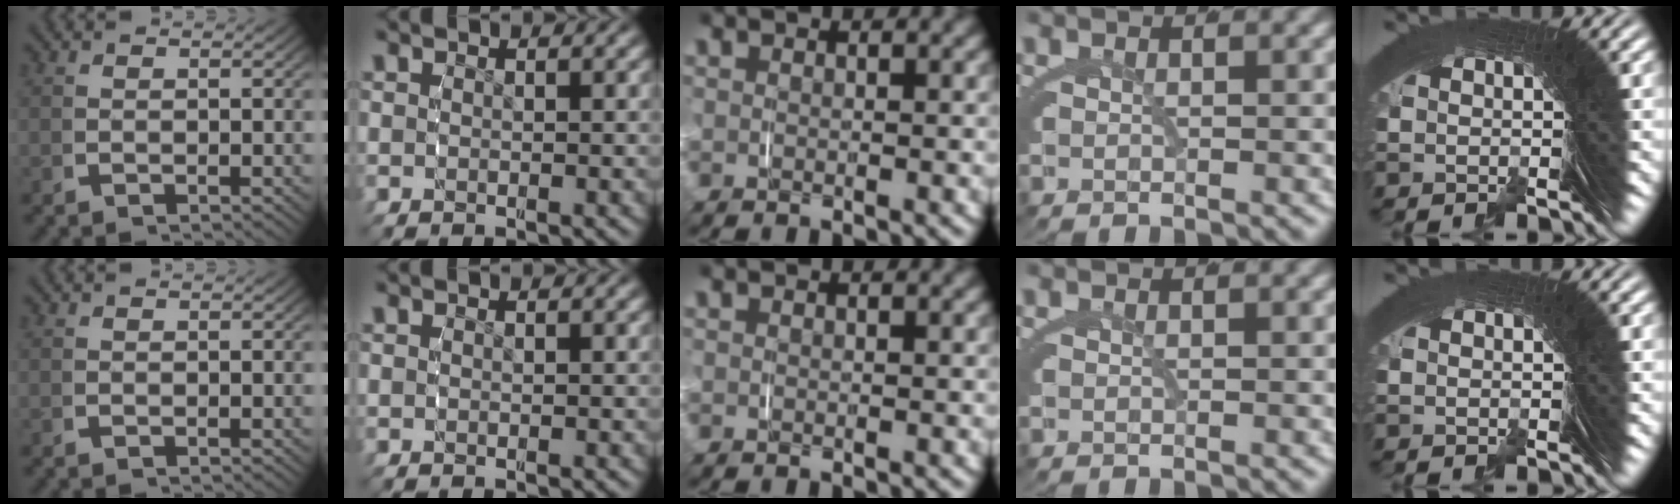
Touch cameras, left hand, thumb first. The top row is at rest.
{}